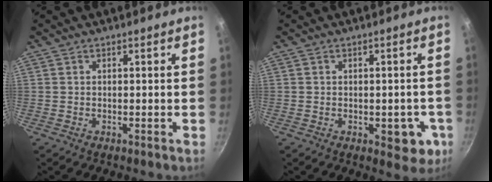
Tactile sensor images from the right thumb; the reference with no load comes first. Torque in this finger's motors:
{"motor_torque": [-0.15, -0.02, -0.10, 0.07, 0.02]}